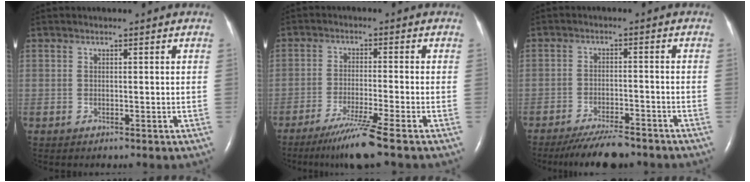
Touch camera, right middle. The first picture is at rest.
{"total": 7.1, "force": [-5.1, -1.6, 4.6], "torque": [-0.086, -0.027, -0.097]}
{"total": 8.4, "force": [-7.4, 1.4, 3.6], "torque": [-0.058, -0.016, -0.120]}